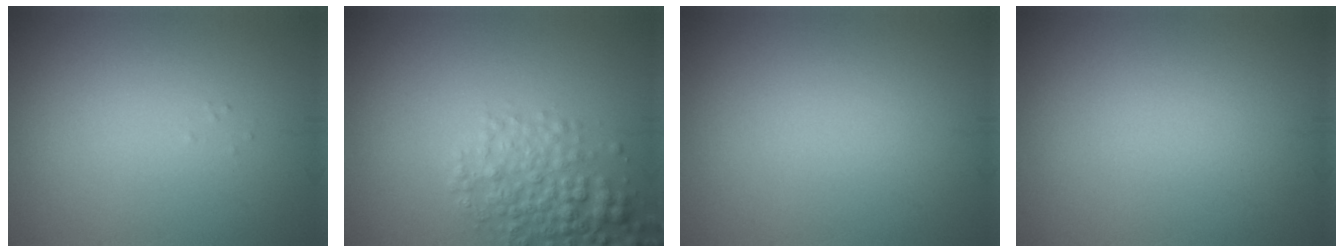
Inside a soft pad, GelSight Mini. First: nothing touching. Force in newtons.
{"total": 3.9, "press": 3.9, "slide": 0.2}
{"total": 0.0}
{"total": 0.0}